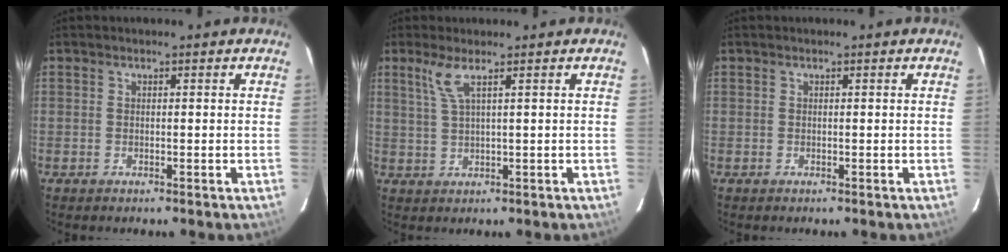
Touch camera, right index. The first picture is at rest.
{"total": 3.4, "force": [1.9, -0.2, 2.9], "torque": [-0.062, -0.002, 0.045]}
{"total": 0.0}